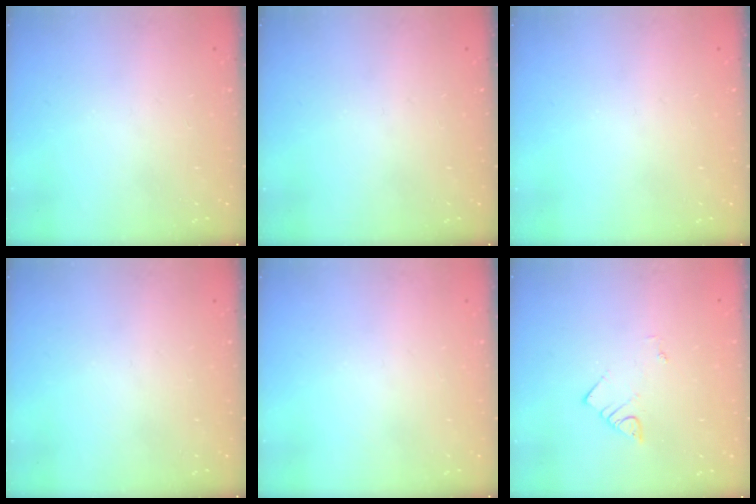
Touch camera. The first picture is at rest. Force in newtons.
{"total": 0.0}
{"total": 0.0}
{"total": 0.0}
{"total": 0.0}
{"total": 2.3, "press": 2.3, "slide": 0.2}